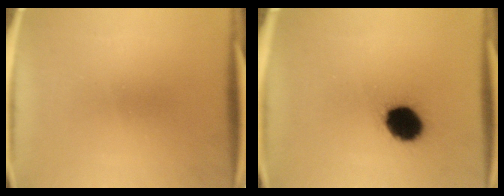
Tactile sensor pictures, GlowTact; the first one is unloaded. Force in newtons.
{"total": 12.3}